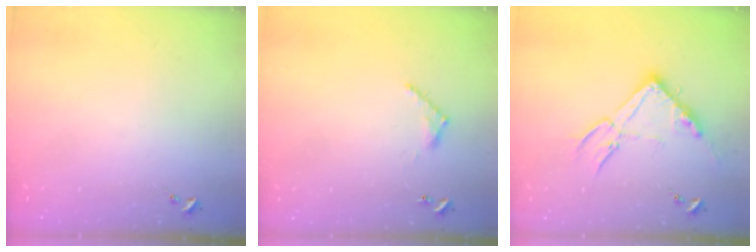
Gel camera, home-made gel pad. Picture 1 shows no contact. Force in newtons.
{"total": 6.3, "press": 6.3, "slide": 0.4}
{"total": 15.2, "press": 15.2, "slide": 0.6}